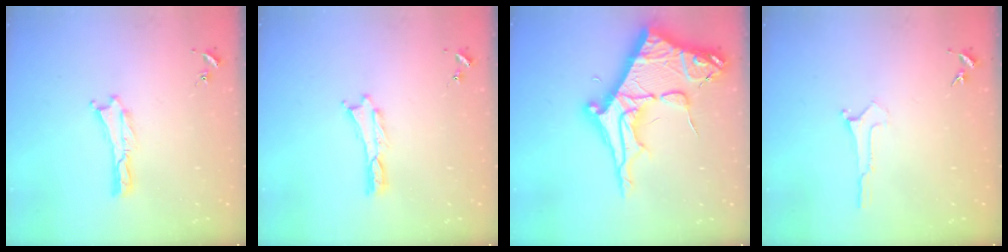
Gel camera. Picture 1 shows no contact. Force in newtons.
{"total": 0.0}
{"total": 12.4, "press": 12.4, "slide": 1.4}
{"total": 0.0}